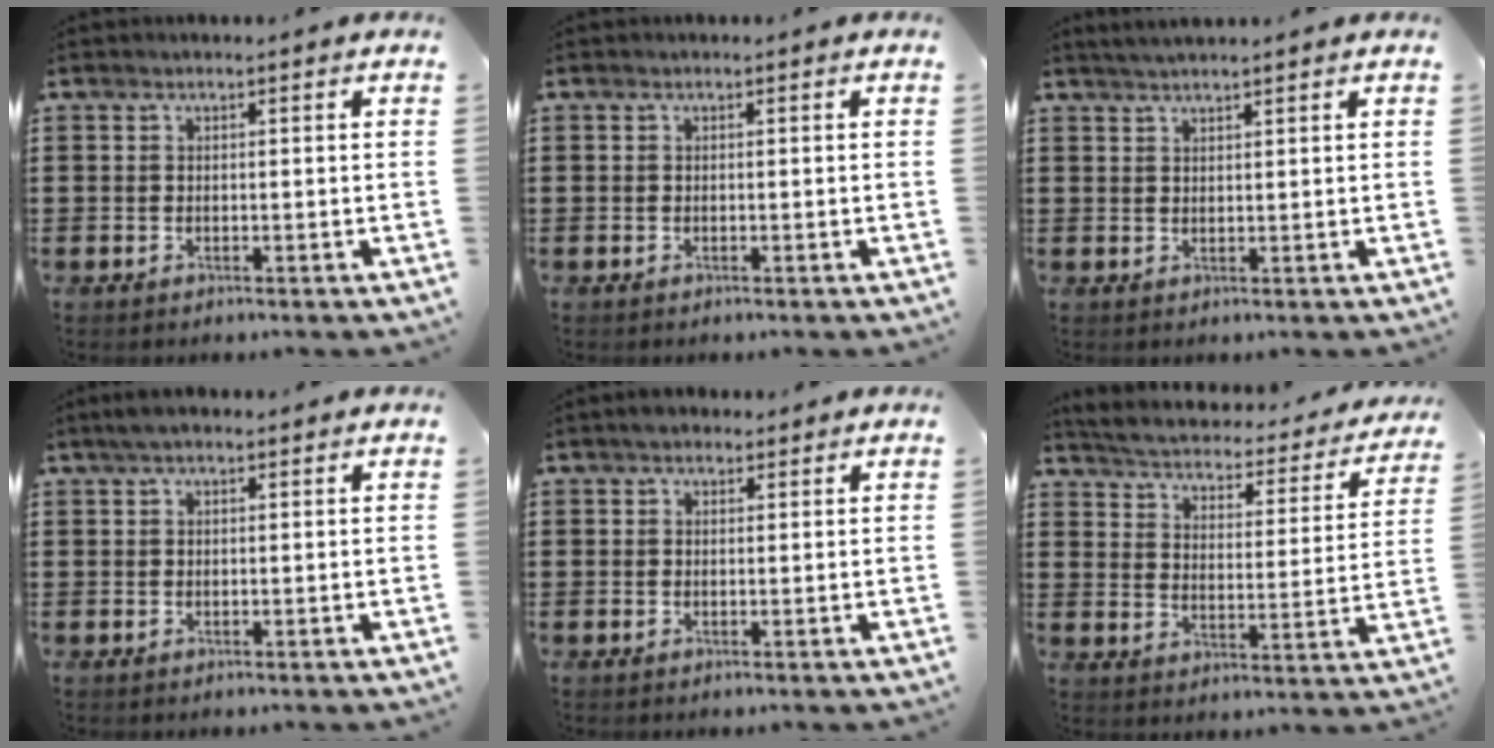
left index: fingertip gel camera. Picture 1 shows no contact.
{"total": 0.0}
{"total": 1.7, "force": [1.6, -0.2, 0.6], "torque": [-0.013, 0.001, 0.030]}
{"total": 1.9, "force": [1.4, 0.5, 1.2], "torque": [-0.025, 0.004, 0.025]}
{"total": 1.7, "force": [1.5, 0.8, 0.4], "torque": [-0.012, 0.004, 0.030]}
{"total": 2.6, "force": [2.5, 0.1, 0.7], "torque": [-0.034, -0.027, 0.032]}